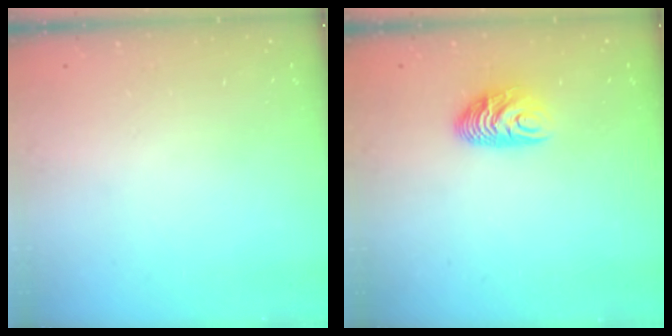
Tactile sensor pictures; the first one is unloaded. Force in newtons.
{"total": 7.9, "press": 7.8, "slide": 1.0}